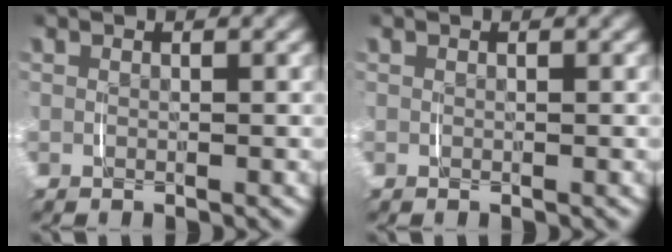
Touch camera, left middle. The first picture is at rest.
{"total": 0.0}